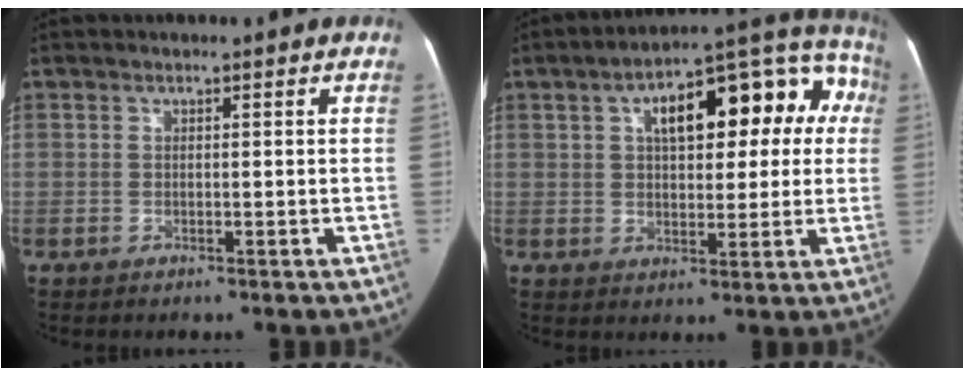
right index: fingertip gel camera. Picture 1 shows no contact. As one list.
[{"total": 16.9, "force": [4.4, 7.5, 14.5], "torque": [-0.179, 0.061, 0.056]}]